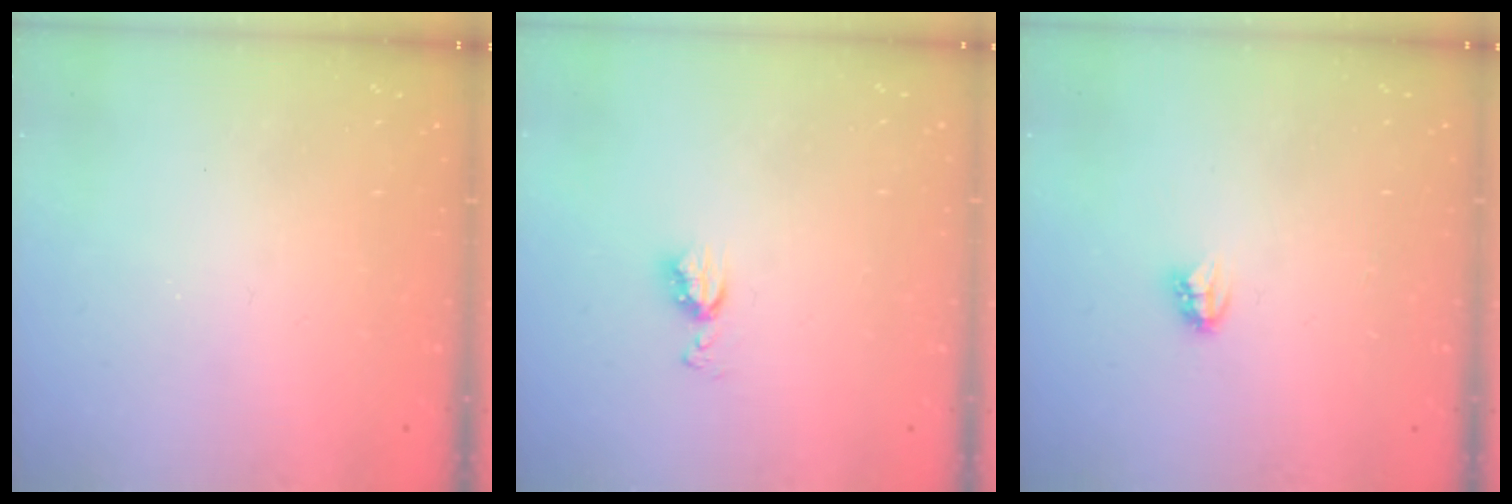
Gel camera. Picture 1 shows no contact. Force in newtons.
{"total": 4.8, "press": 4.7, "slide": 0.5}
{"total": 2.7, "press": 2.7, "slide": 0.3}